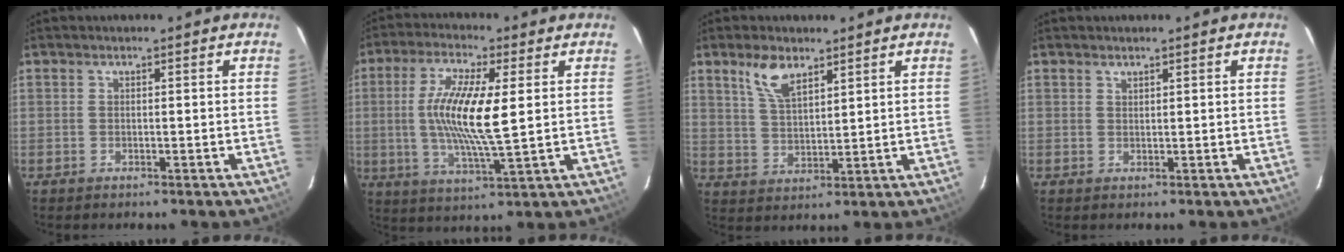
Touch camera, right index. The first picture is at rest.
{"total": 12.9, "force": [1.3, 2.3, 12.6], "torque": [-0.245, -0.004, 0.022]}
{"total": 6.8, "force": [4.5, 2.9, 4.3], "torque": [-0.082, 0.007, 0.091]}
{"total": 0.7, "force": [0.7, 0.2, 0.1], "torque": [-0.003, 0.001, 0.014]}